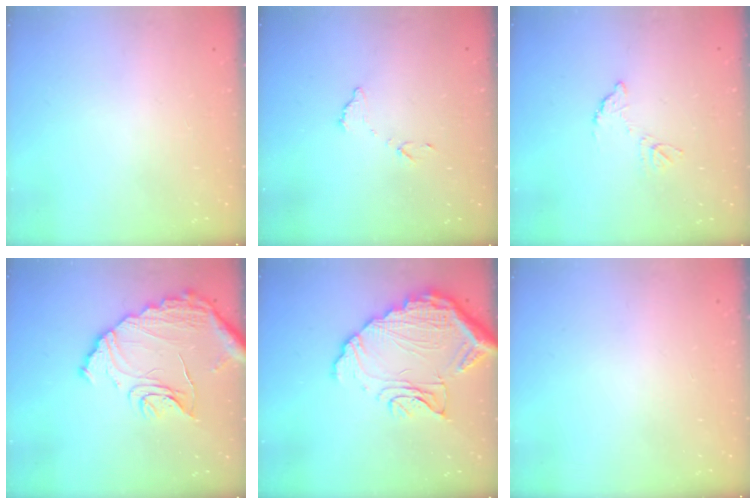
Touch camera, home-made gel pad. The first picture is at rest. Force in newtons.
{"total": 6.5, "press": 6.5, "slide": 0.4}
{"total": 6.3, "press": 6.3, "slide": 0.4}
{"total": 15.0, "press": 15.0, "slide": 0.5}
{"total": 15.5, "press": 15.4, "slide": 1.2}
{"total": 0.0}